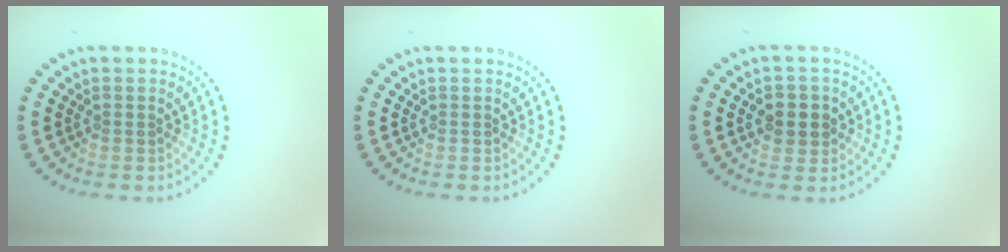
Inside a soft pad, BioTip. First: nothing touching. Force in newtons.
{"total": 0.0}
{"total": 2.5, "press": 2.5, "slide": 0.6}